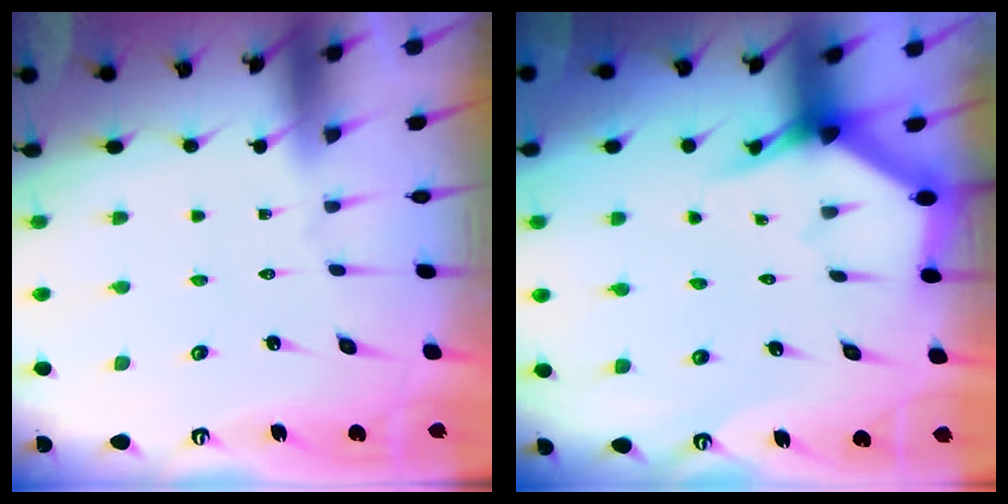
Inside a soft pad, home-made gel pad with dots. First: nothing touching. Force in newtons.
{"total": 4.0, "press": 4.0, "slide": 0.2}